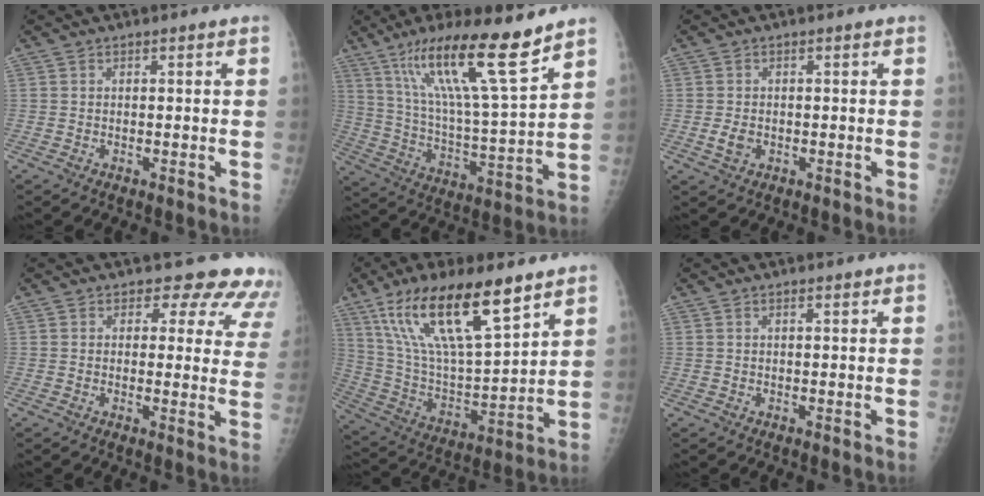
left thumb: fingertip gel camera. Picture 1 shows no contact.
{"total": 19.4, "force": [12.7, 2.1, 14.5], "torque": [-0.239, -0.060, 0.226]}
{"total": 2.5, "force": [-0.5, 1.8, 1.6], "torque": [-0.030, -0.001, -0.008]}
{"total": 11.6, "force": [9.8, 5.7, 2.2], "torque": [0.038, -0.049, 0.076]}
{"total": 22.3, "force": [13.2, 6.7, 16.7], "torque": [-0.299, -0.039, 0.250]}
{"total": 0.6, "force": [0.4, 0.1, 0.5], "torque": [-0.008, 0.000, 0.007]}